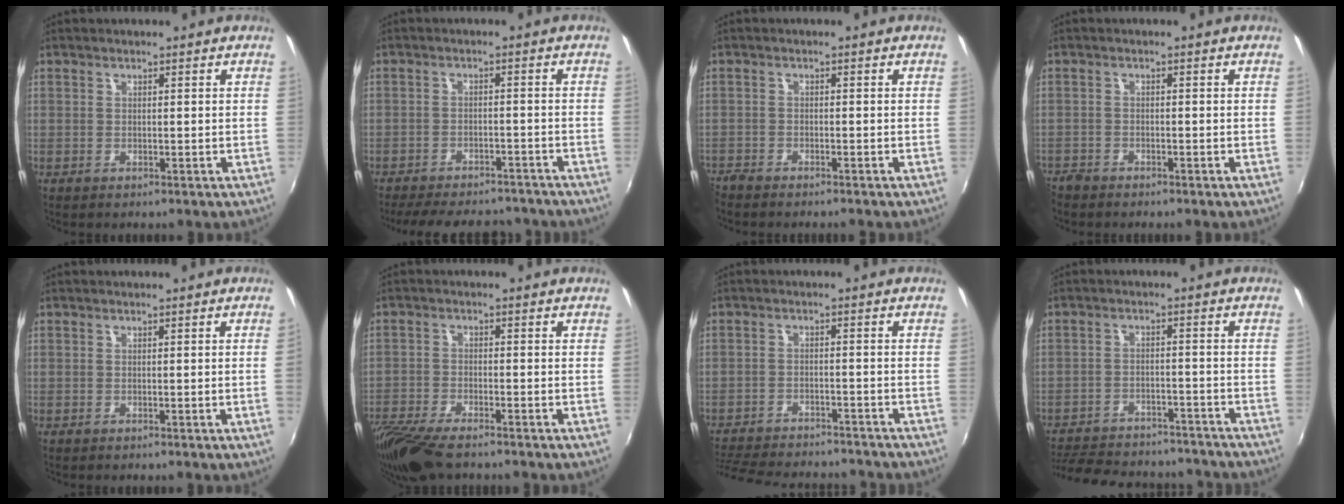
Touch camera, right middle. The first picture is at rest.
{"total": 16.2, "force": [-13.8, 5.4, 6.5], "torque": [-0.141, -0.002, -0.182]}
{"total": 3.1, "force": [-3.0, 0.5, 0.7], "torque": [-0.030, -0.016, -0.060]}
{"total": 3.0, "force": [-2.7, 1.2, 0.5], "torque": [-0.021, -0.010, -0.056]}
{"total": 1.0, "force": [0.1, -0.6, 0.8], "torque": [-0.004, -0.008, 0.001]}
{"total": 11.7, "force": [-9.4, 2.8, 6.3], "torque": [-0.154, -0.040, -0.175]}
{"total": 17.8, "force": [-15.6, 4.8, 7.1], "torque": [-0.155, -0.013, -0.221]}
{"total": 21.8, "force": [-18.9, 7.1, 8.1], "torque": [-0.178, 0.007, -0.248]}